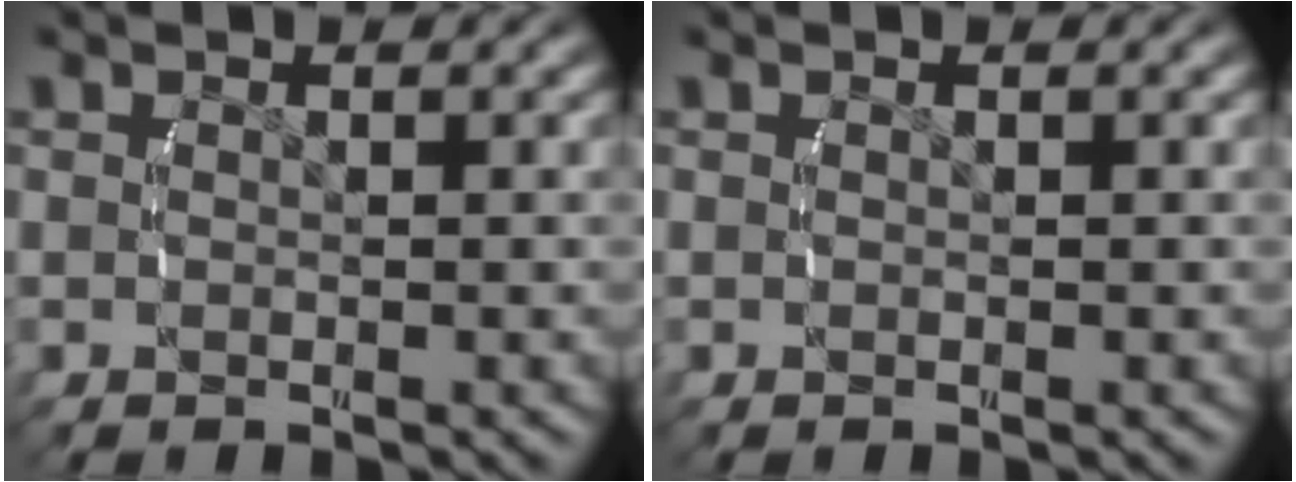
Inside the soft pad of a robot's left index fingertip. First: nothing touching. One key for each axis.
{"total": 0.0}